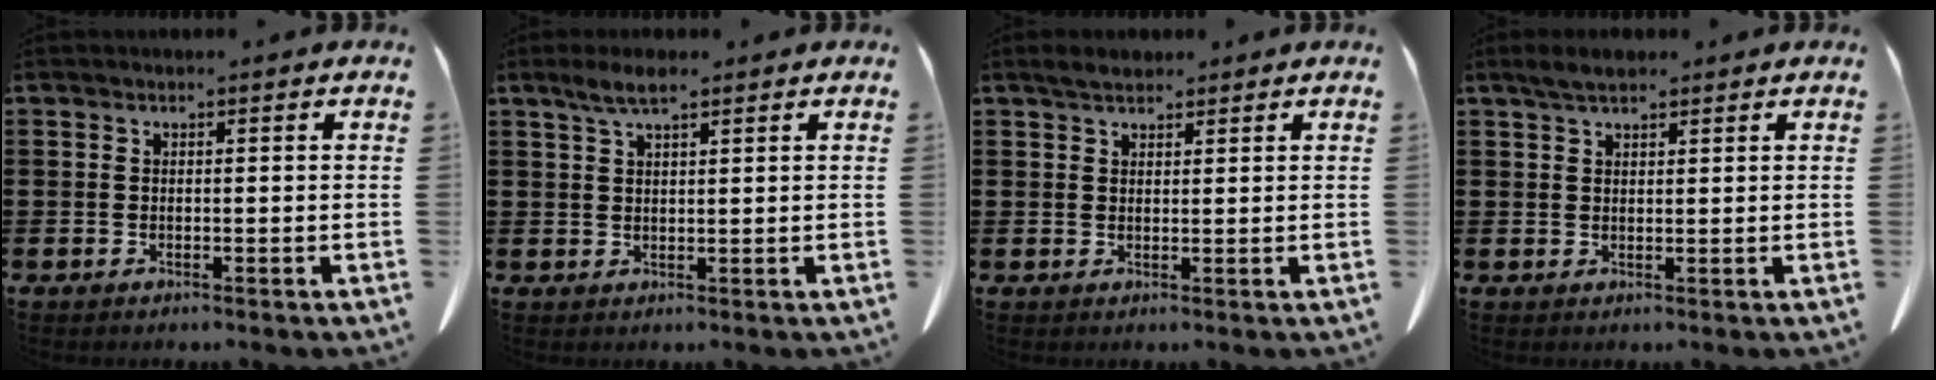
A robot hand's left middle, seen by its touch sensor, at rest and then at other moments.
{"total": 3.4, "force": [2.3, 0.6, 2.4], "torque": [-0.052, 0.003, 0.040]}
{"total": 2.1, "force": [1.8, 0.7, 0.8], "torque": [-0.012, 0.001, 0.033]}
{"total": 2.5, "force": [1.9, 0.7, 1.5], "torque": [-0.033, 0.004, 0.035]}